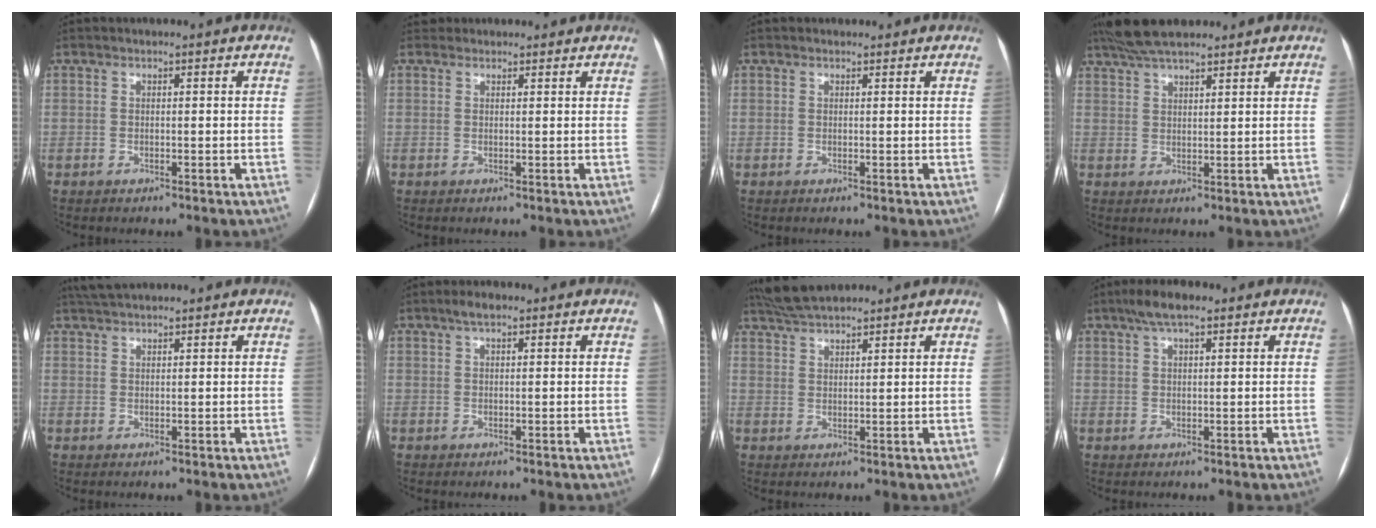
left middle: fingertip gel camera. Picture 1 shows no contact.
{"total": 2.8, "force": [2.5, 1.2, -0.3], "torque": [0.012, 0.020, 0.027]}
{"total": 0.8, "force": [0.7, 0.4, 0.0], "torque": [-0.003, 0.008, 0.010]}
{"total": 9.1, "force": [7.7, 2.0, 4.4], "torque": [-0.074, 0.036, 0.134]}
{"total": 4.9, "force": [4.3, 0.8, 2.1], "torque": [-0.036, 0.036, 0.078]}
{"total": 2.2, "force": [1.4, 0.7, 1.5], "torque": [-0.030, 0.013, 0.024]}
{"total": 6.3, "force": [5.8, 0.7, 2.4], "torque": [-0.050, 0.030, 0.110]}
{"total": 4.9, "force": [3.3, 1.3, 3.4], "torque": [-0.068, 0.022, 0.055]}